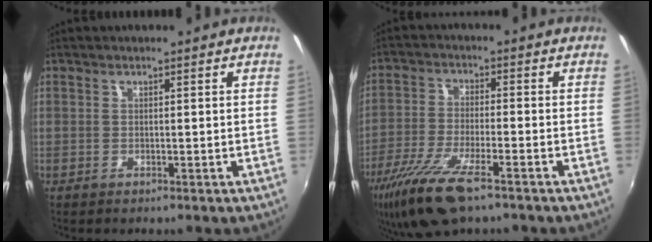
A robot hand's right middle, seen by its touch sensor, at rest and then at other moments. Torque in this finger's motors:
{"motor_torque": [1.12, -1.02, 0.24, 0.17]}